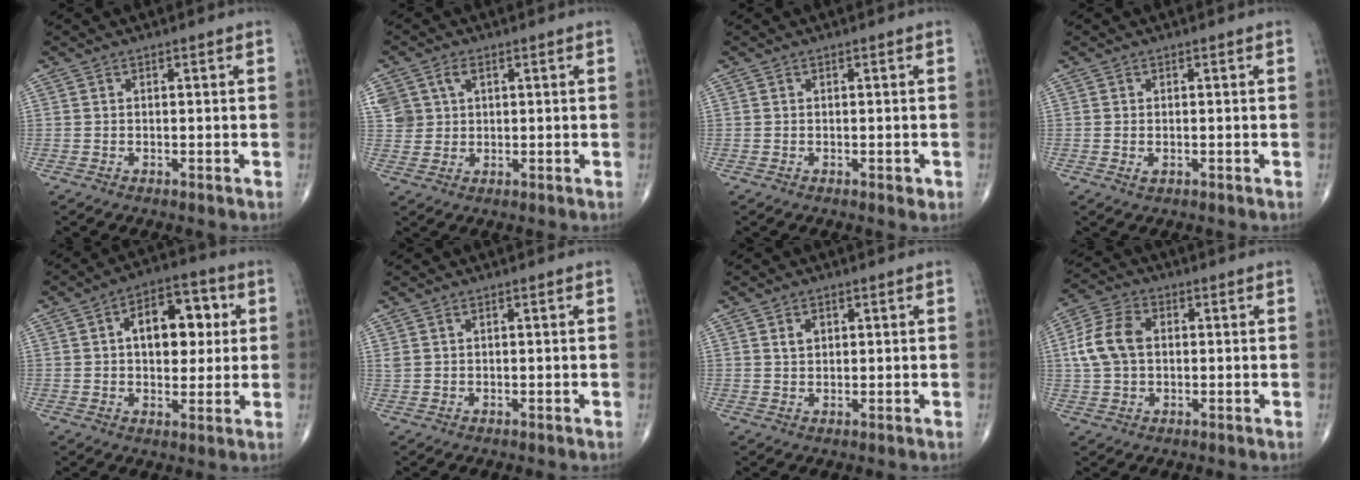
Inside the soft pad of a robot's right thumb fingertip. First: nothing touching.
{"total": 5.1, "force": [2.2, 3.9, 2.6], "torque": [-0.035, -0.001, 0.048]}
{"total": 1.1, "force": [-0.3, 0.7, 0.8], "torque": [-0.007, -0.001, -0.004]}
{"total": 1.1, "force": [-0.2, 0.7, 0.8], "torque": [-0.016, -0.002, -0.001]}
{"total": 12.9, "force": [2.6, 7.7, 10.0], "torque": [-0.104, 0.013, 0.035]}
{"total": 1.1, "force": [0.8, 0.5, 0.6], "torque": [-0.012, 0.009, 0.019]}
{"total": 2.4, "force": [1.0, 1.7, 1.4], "torque": [-0.016, -0.004, 0.019]}
{"total": 9.2, "force": [1.0, 6.3, 6.6], "torque": [-0.133, 0.017, 0.018]}